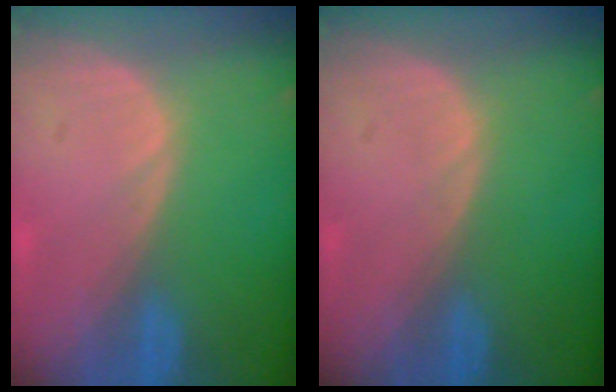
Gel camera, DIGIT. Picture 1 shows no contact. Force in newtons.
{"total": 0.0}